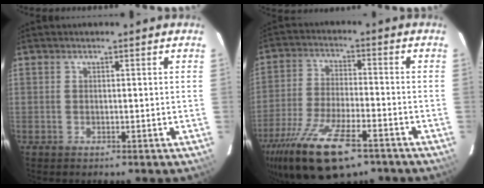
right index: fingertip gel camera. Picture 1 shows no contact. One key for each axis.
{"total": 17.9, "fx": -11.5, "fy": 6.3, "fz": 12.2, "tx": -0.250, "ty": -0.043, "tz": -0.201}